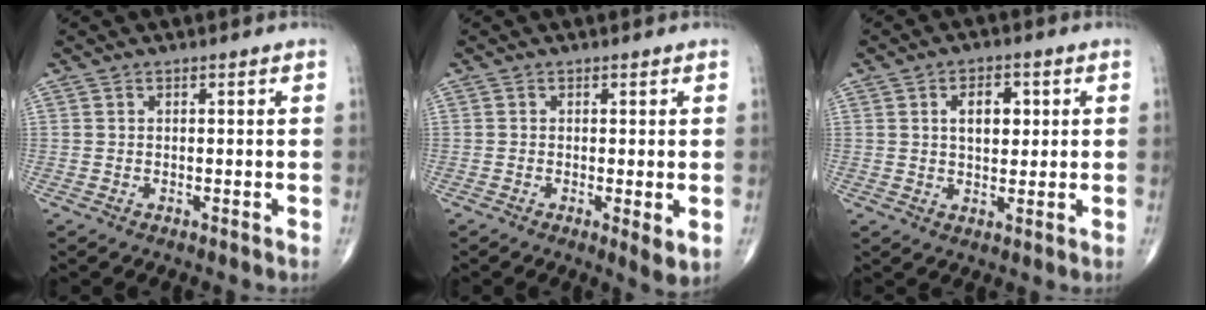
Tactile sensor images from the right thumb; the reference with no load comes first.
{"total": 3.2, "force": [-0.5, 0.8, 3.1], "torque": [-0.054, -0.013, -0.012]}
{"total": 6.3, "force": [1.6, 3.7, 4.8], "torque": [-0.054, -0.003, 0.025]}